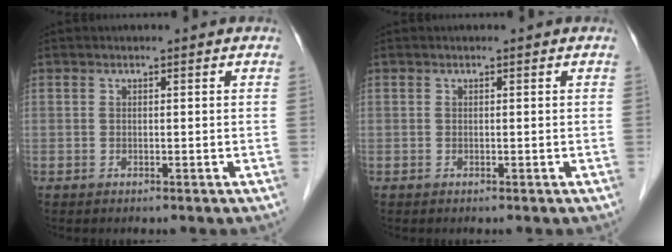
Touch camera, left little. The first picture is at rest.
{"total": 0.0}